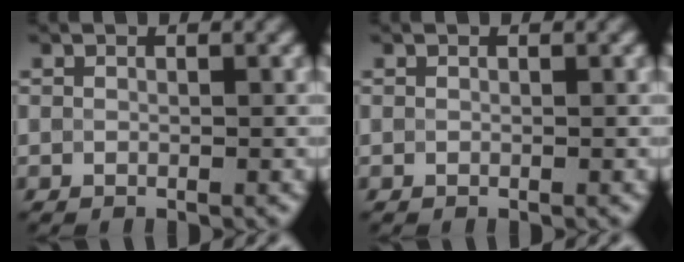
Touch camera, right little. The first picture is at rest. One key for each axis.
{"total": 0.0}